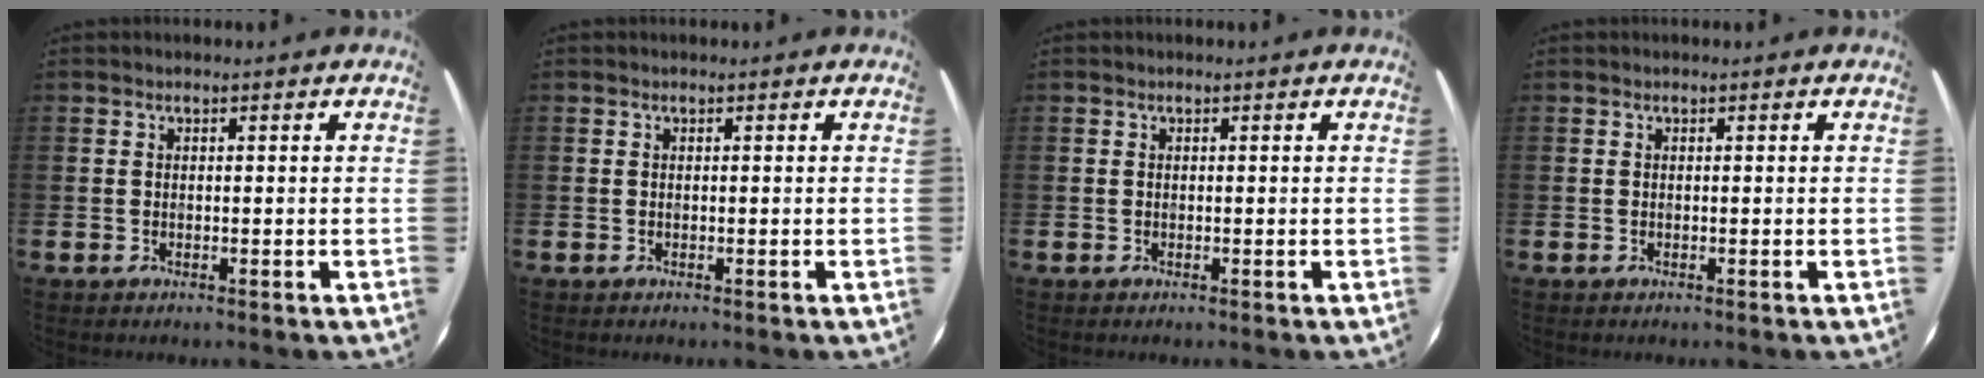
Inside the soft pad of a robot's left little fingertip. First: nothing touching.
{"total": 0.0}
{"total": 0.0}
{"total": 0.0}